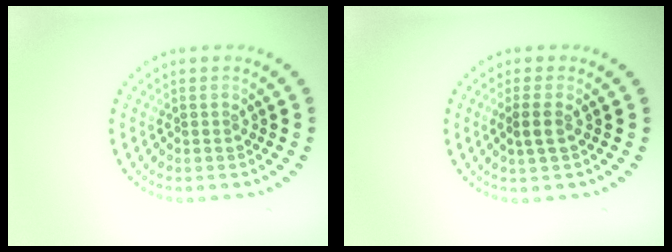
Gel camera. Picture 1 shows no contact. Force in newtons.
{"total": 1.3, "press": 1.1, "slide": 0.6}